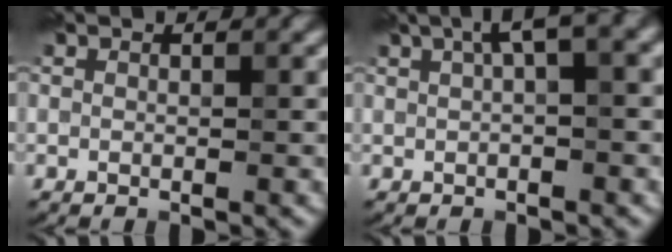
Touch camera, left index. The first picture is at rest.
{"total": 3.6, "force": [1.5, 0.7, 3.2], "torque": [-0.051, 0.016, 0.021]}